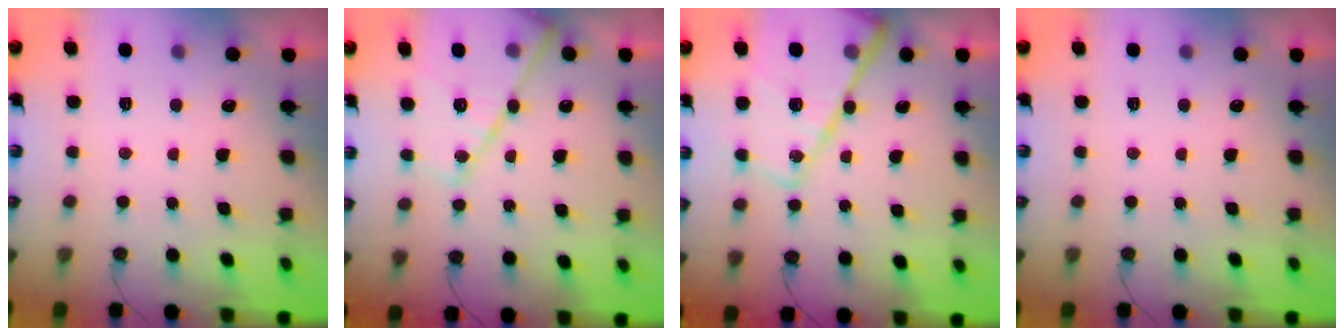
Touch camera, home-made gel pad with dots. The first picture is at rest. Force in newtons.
{"total": 16.1, "press": 16.1, "slide": 0.8}
{"total": 22.4, "press": 22.3, "slide": 2.4}
{"total": 0.0}